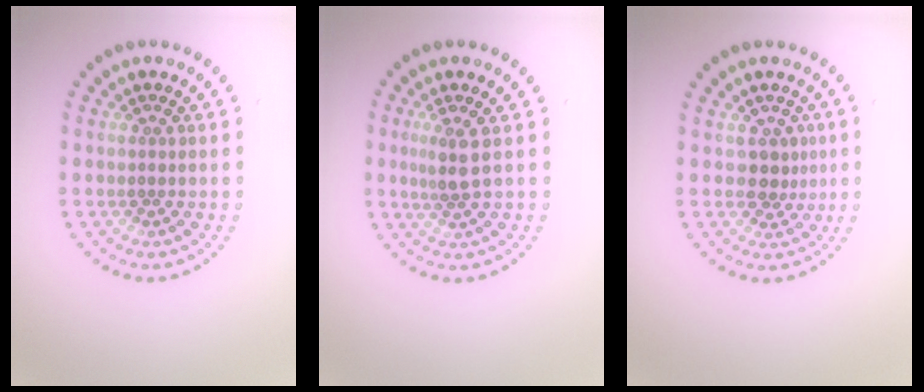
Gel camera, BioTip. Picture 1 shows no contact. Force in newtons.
{"total": 2.2, "press": 1.6, "slide": 1.4}
{"total": 2.0, "press": 1.5, "slide": 1.3}